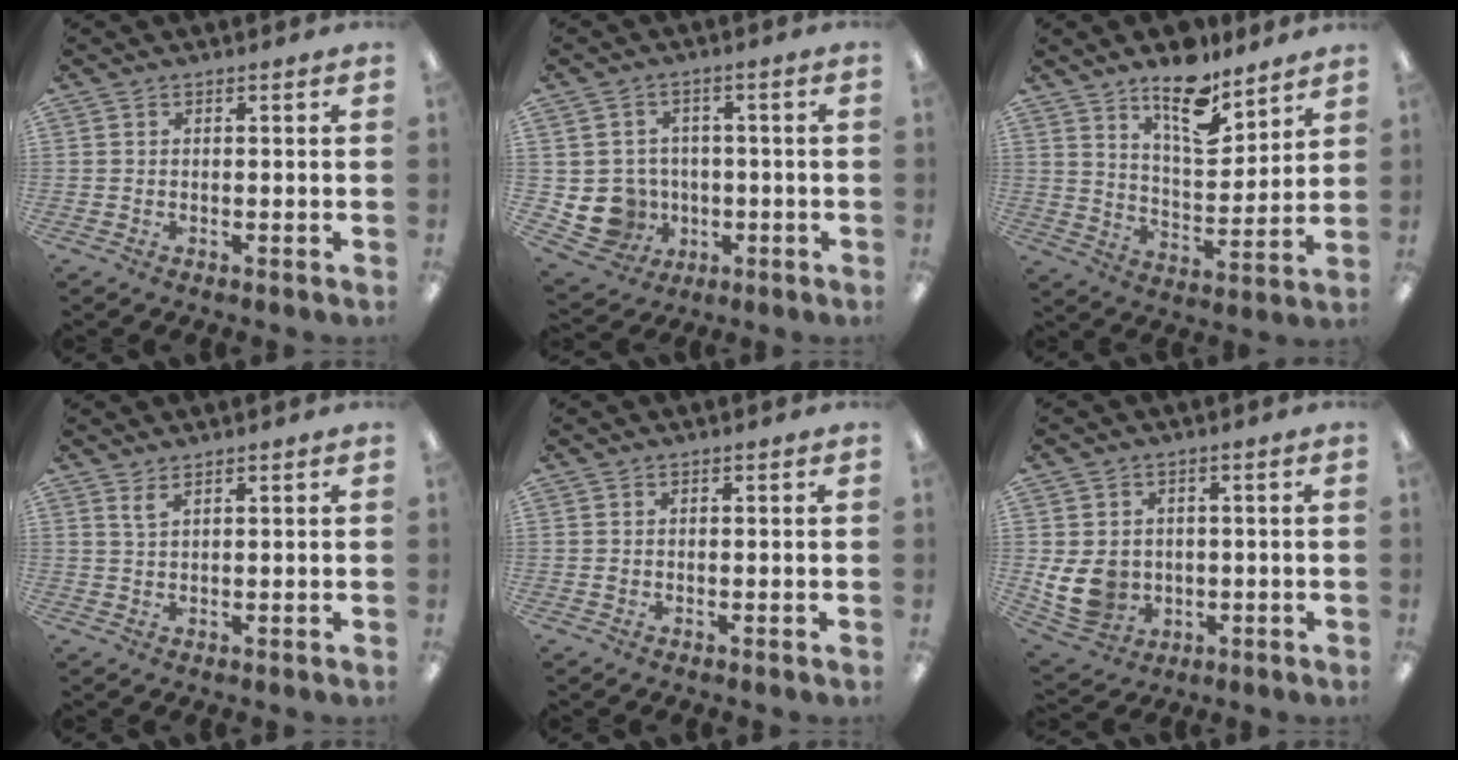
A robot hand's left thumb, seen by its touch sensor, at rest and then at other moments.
{"total": 8.8, "force": [-1.7, 8.4, 2.1], "torque": [-0.069, 0.015, -0.019]}
{"total": 13.7, "force": [10.3, 5.3, 7.2], "torque": [-0.105, -0.066, 0.180]}
{"total": 2.5, "force": [1.9, 0.9, 1.4], "torque": [-0.032, 0.000, 0.034]}
{"total": 0.7, "force": [0.1, 0.7, 0.1], "torque": [0.006, 0.002, -0.002]}
{"total": 9.8, "force": [-0.7, 8.6, 4.6], "torque": [-0.113, 0.006, -0.004]}